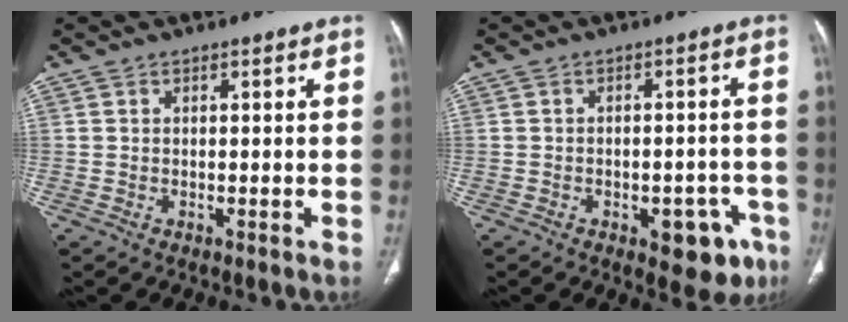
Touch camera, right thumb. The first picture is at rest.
{"total": 9.0, "force": [-4.4, 4.7, 6.2], "torque": [-0.044, 0.022, -0.048]}